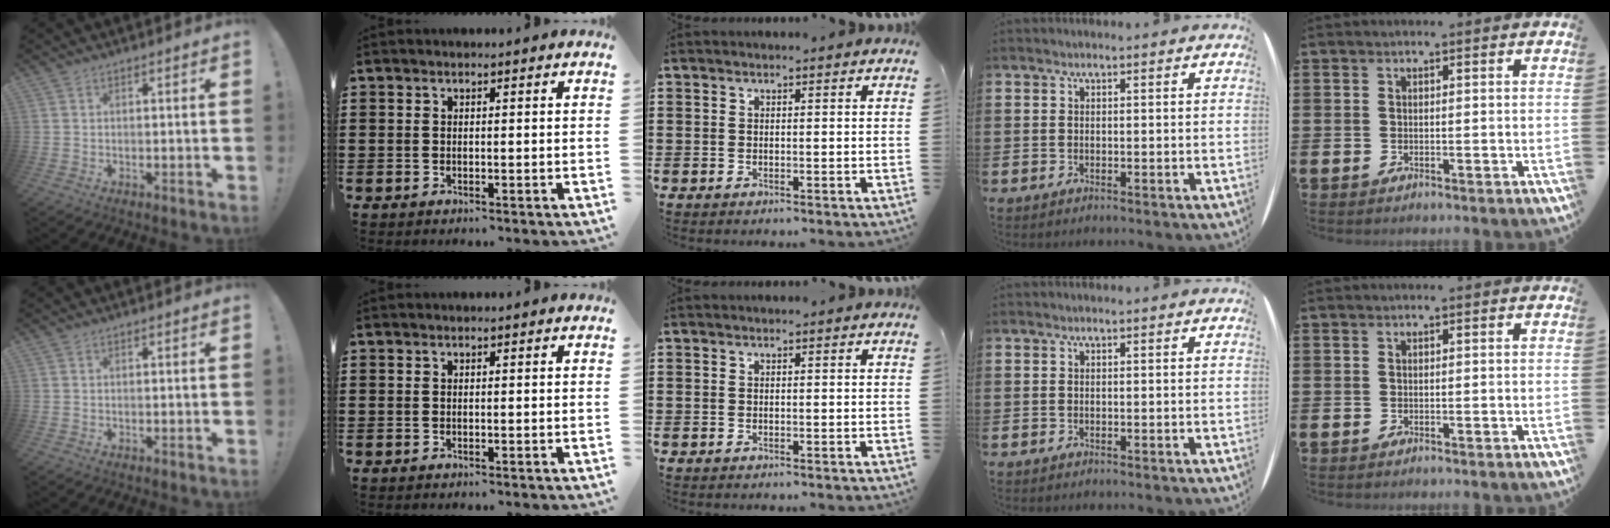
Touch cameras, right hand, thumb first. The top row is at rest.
{}